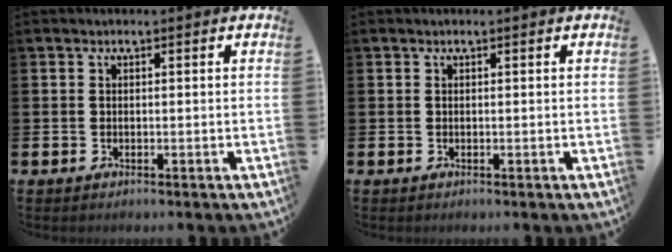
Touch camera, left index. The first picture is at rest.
{"total": 0.0}